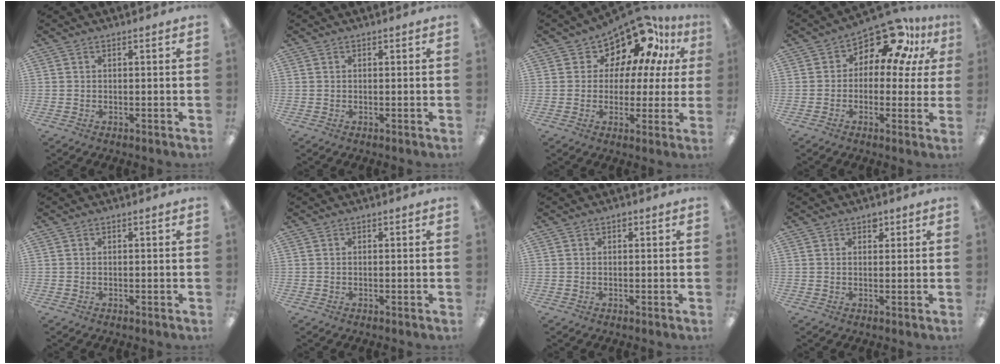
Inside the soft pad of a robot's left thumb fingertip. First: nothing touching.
{"total": 0.0}
{"total": 12.8, "force": [10.0, 6.4, 4.8], "torque": [-0.090, -0.083, 0.176]}
{"total": 12.1, "force": [8.0, 6.2, 6.6], "torque": [-0.101, -0.058, 0.142]}
{"total": 0.0}
{"total": 0.0}
{"total": 0.7, "force": [0.4, 0.5, 0.4], "torque": [-0.008, 0.003, 0.007]}
{"total": 2.0, "force": [1.4, 1.3, 0.6], "torque": [0.003, -0.005, 0.022]}